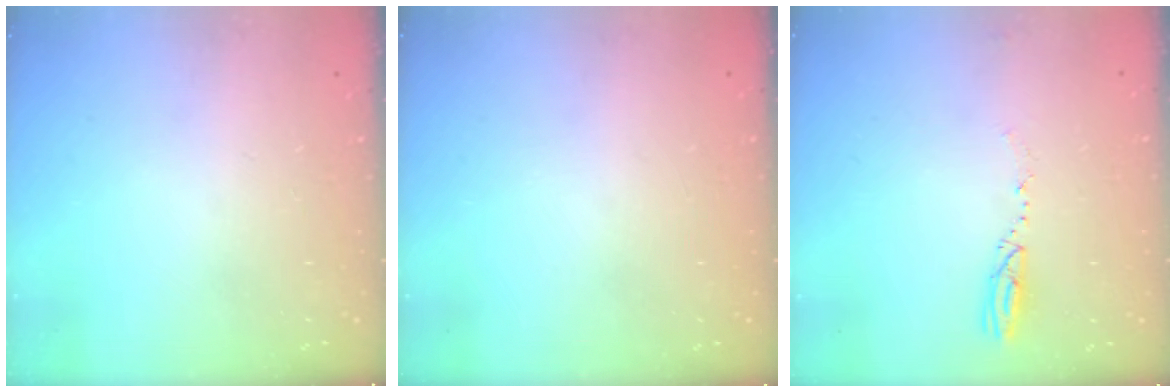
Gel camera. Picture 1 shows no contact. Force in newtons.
{"total": 0.0}
{"total": 3.3, "press": 3.2, "slide": 0.5}